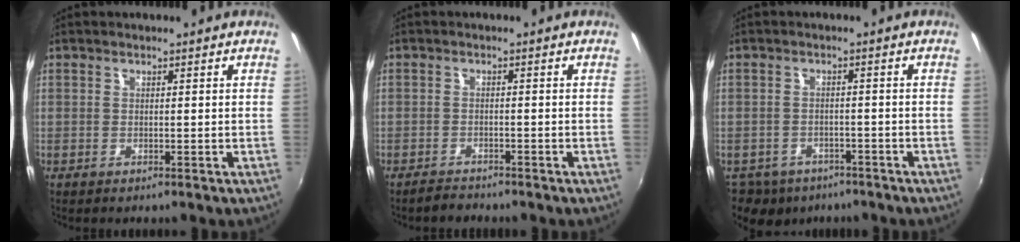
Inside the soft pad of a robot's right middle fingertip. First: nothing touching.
{"total": 1.9, "force": [-1.8, 0.5, 0.1], "torque": [-0.011, 0.002, -0.032]}
{"total": 9.0, "force": [-6.1, 5.9, 3.0], "torque": [-0.081, -0.007, -0.084]}